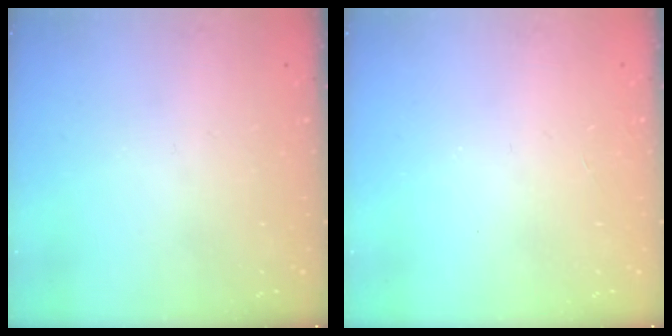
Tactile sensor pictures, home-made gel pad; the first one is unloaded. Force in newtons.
{"total": 0.0}